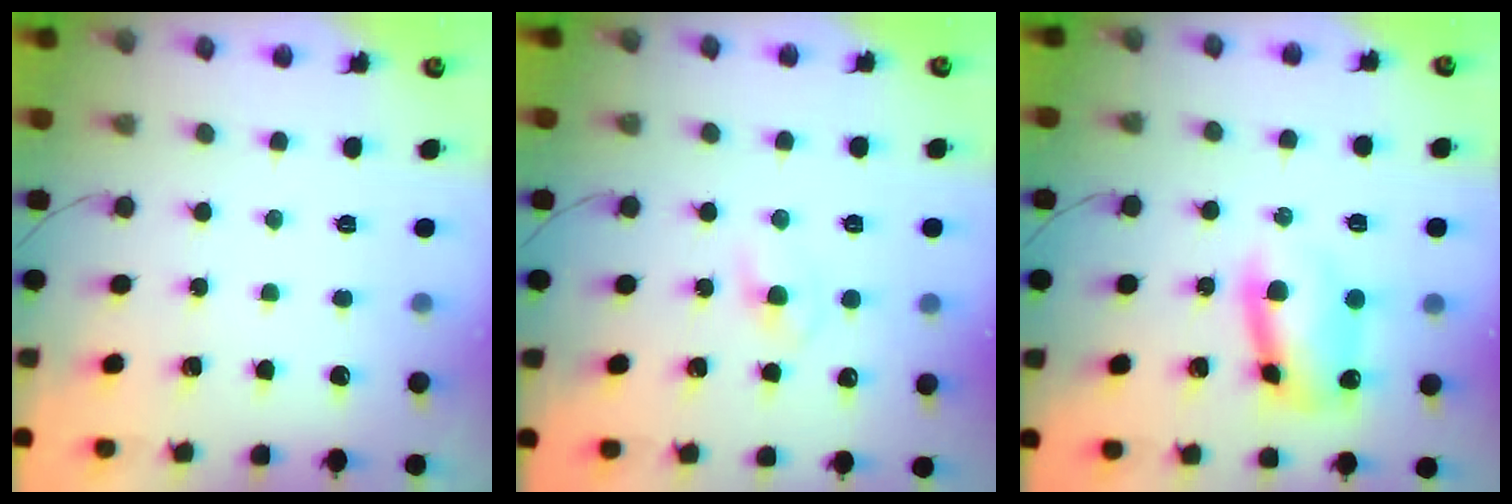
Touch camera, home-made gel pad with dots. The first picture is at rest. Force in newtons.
{"total": 2.7, "press": 2.4, "slide": 1.1}
{"total": 8.7, "press": 8.6, "slide": 0.8}